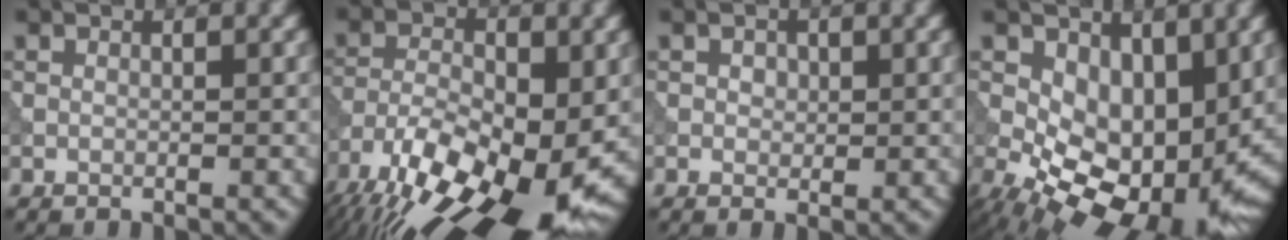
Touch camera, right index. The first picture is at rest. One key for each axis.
{"total": 15.6, "fx": -8.4, "fy": 6.8, "fz": 11.2, "tx": -0.210, "ty": -0.021, "tz": -0.132}
{"total": 1.2, "fx": 0.3, "fy": 0.9, "fz": 0.8, "tx": -0.013, "ty": -0.003, "tz": 0.004}
{"total": 10.3, "fx": -0.4, "fy": 6.2, "fz": 8.1, "tx": -0.133, "ty": -0.031, "tz": 0.000}